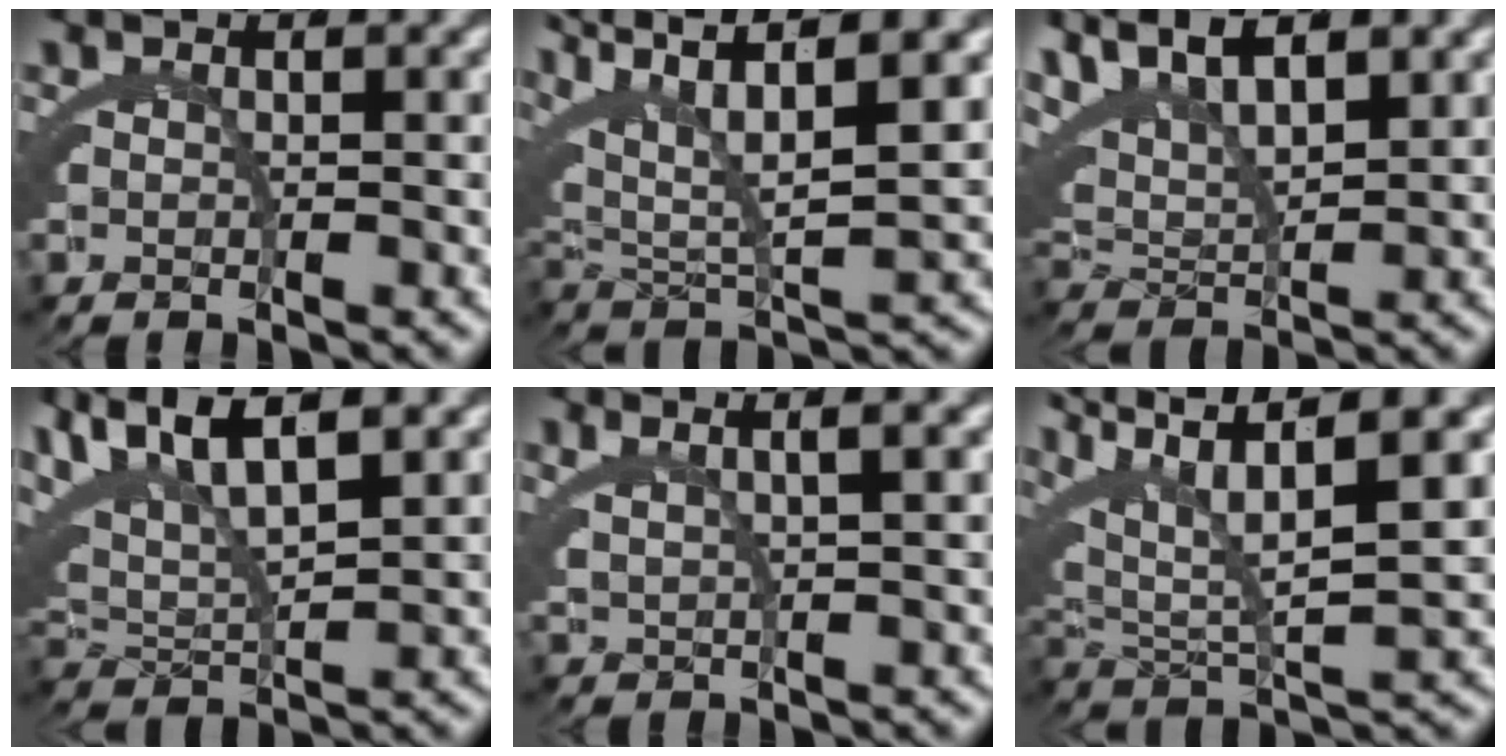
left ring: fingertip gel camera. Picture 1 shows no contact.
{"total": 10.2, "force": [3.8, 5.7, 7.6], "torque": [-0.154, -0.010, 0.063]}
{"total": 8.9, "force": [4.4, 5.5, 5.4], "torque": [-0.128, 0.014, 0.065]}
{"total": 9.6, "force": [4.4, 5.4, 6.7], "torque": [-0.152, 0.008, 0.071]}
{"total": 3.2, "force": [2.3, 0.2, 2.3], "torque": [-0.030, 0.003, 0.046]}
{"total": 9.4, "force": [3.8, 4.7, 7.2], "torque": [-0.143, -0.006, 0.067]}